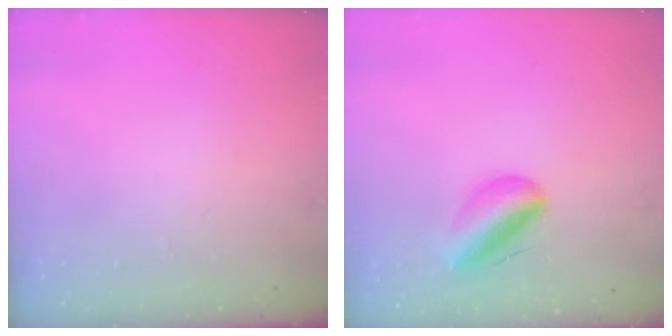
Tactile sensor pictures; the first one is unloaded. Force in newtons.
{"total": 10.3, "press": 9.8, "slide": 3.0}